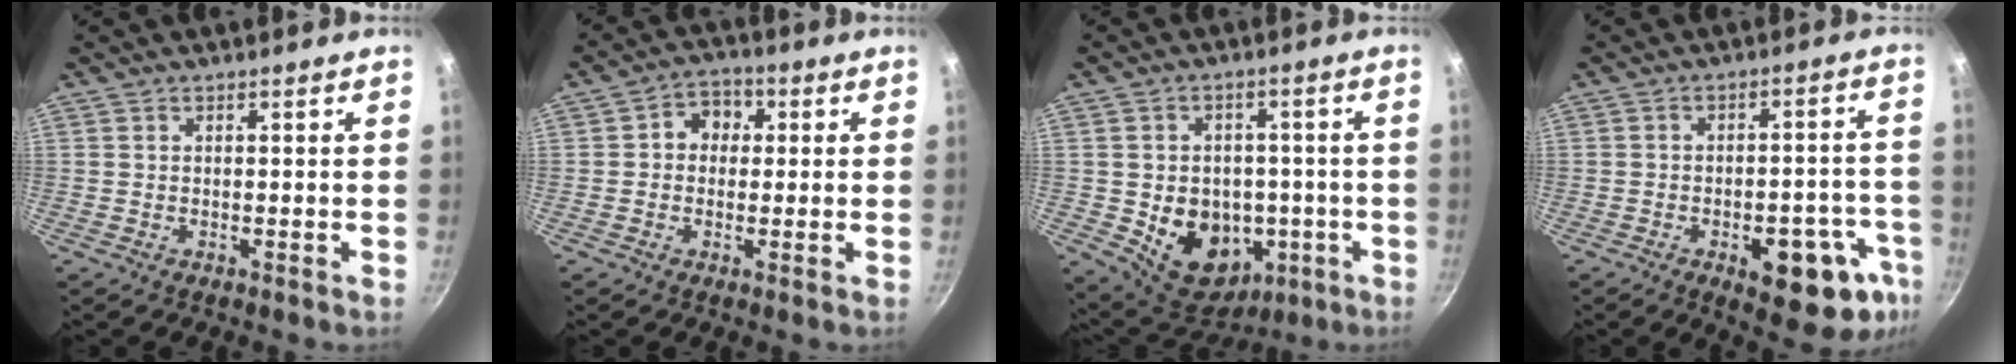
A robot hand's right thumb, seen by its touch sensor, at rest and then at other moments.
{"total": 5.7, "force": [0.7, 4.7, 3.2], "torque": [-0.023, 0.015, 0.001]}
{"total": 14.3, "force": [-3.2, 10.7, 8.9], "torque": [-0.101, 0.013, -0.025]}
{"total": 14.2, "force": [-6.7, 5.6, 11.3], "torque": [-0.115, 0.041, -0.077]}